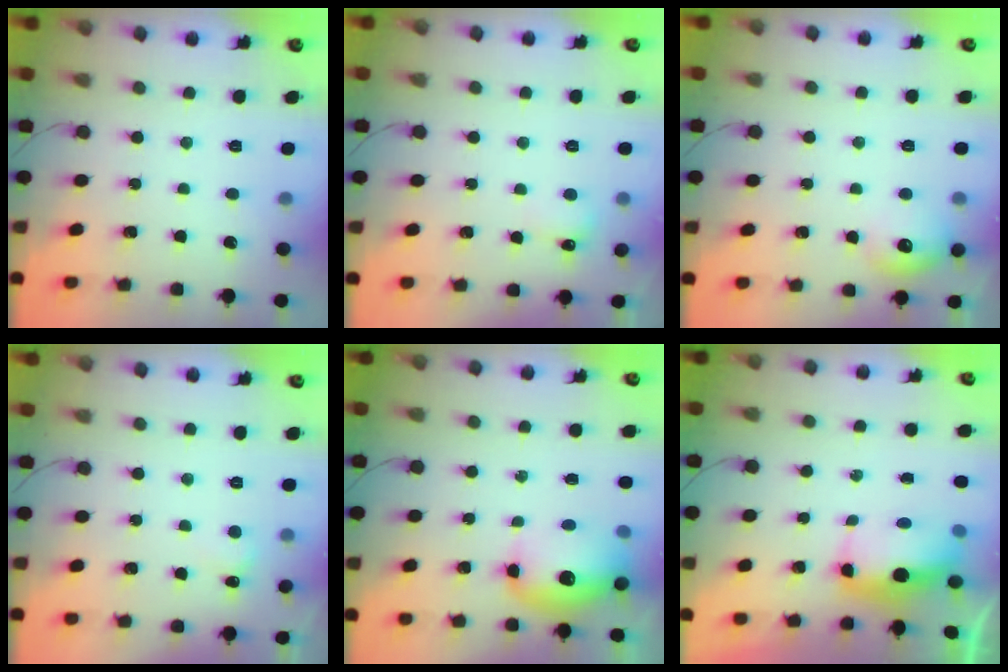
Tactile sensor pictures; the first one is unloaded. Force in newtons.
{"total": 4.9, "press": 4.7, "slide": 1.4}
{"total": 9.9, "press": 9.8, "slide": 1.3}
{"total": 4.7, "press": 4.5, "slide": 1.3}
{"total": 12.6, "press": 12.3, "slide": 3.0}
{"total": 7.0, "press": 6.9, "slide": 1.5}